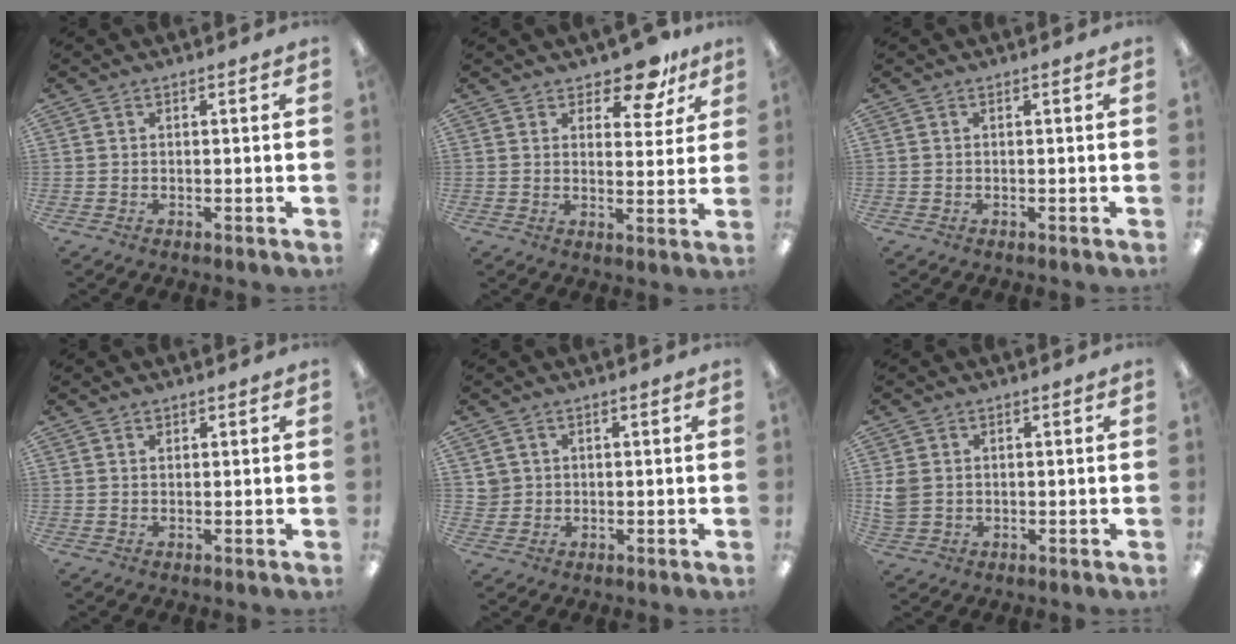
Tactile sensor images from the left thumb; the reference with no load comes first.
{"total": 9.1, "force": [7.0, 3.9, 4.3], "torque": [-0.049, -0.044, 0.121]}
{"total": 0.0}
{"total": 0.9, "force": [0.7, 0.5, 0.1], "torque": [-0.002, 0.000, 0.014]}
{"total": 2.5, "force": [0.8, 2.4, 0.0], "torque": [-0.008, 0.003, 0.015]}
{"total": 3.9, "force": [0.6, 3.3, 1.9], "torque": [-0.029, 0.003, 0.013]}